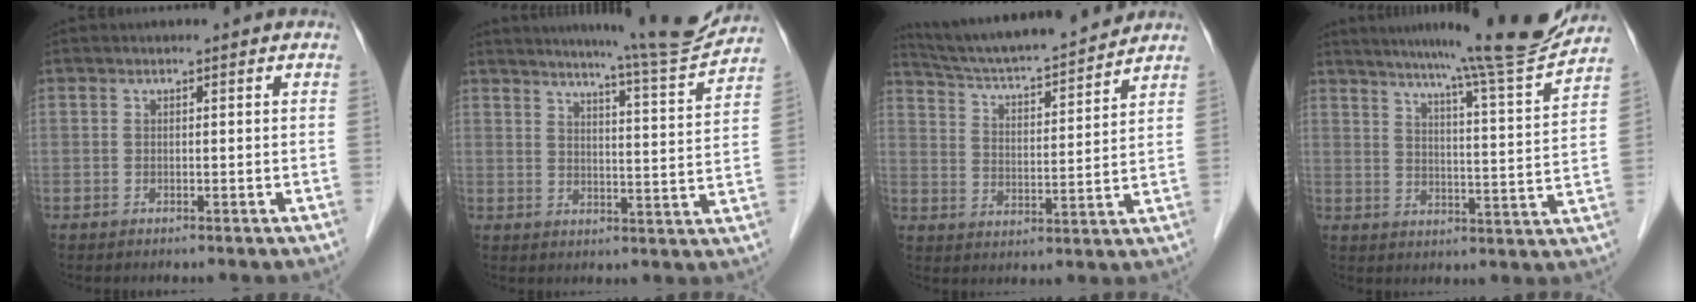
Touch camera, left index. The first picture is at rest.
{"total": 11.9, "force": [11.1, -1.4, 4.1], "torque": [-0.064, -0.030, 0.144]}
{"total": 16.2, "force": [15.0, 0.6, 6.1], "torque": [-0.110, 0.009, 0.238]}
{"total": 15.2, "force": [13.5, -2.0, 6.6], "torque": [-0.103, -0.035, 0.181]}